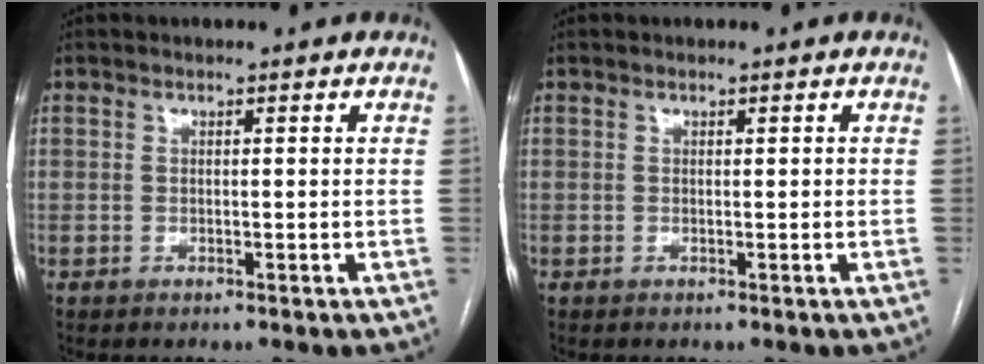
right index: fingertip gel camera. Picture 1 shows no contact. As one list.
[{"total": 0.0}]